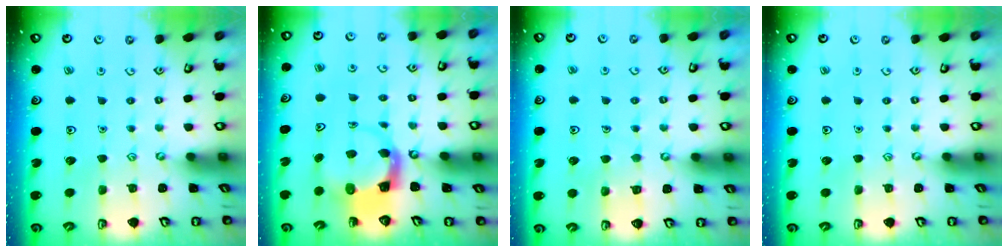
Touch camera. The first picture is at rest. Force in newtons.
{"total": 3.9, "press": 3.8, "slide": 0.6}
{"total": 4.3, "press": 4.2, "slide": 0.4}
{"total": 0.0}